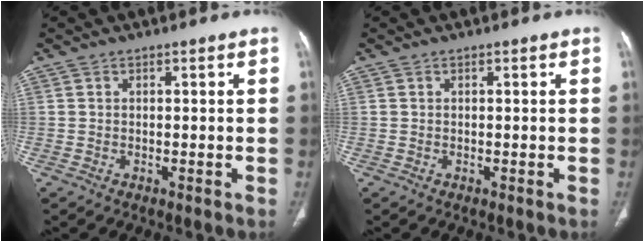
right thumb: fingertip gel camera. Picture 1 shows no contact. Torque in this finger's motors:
{"motor_torque": [0.09, 0.09, -0.02, 0.02, 0.04]}